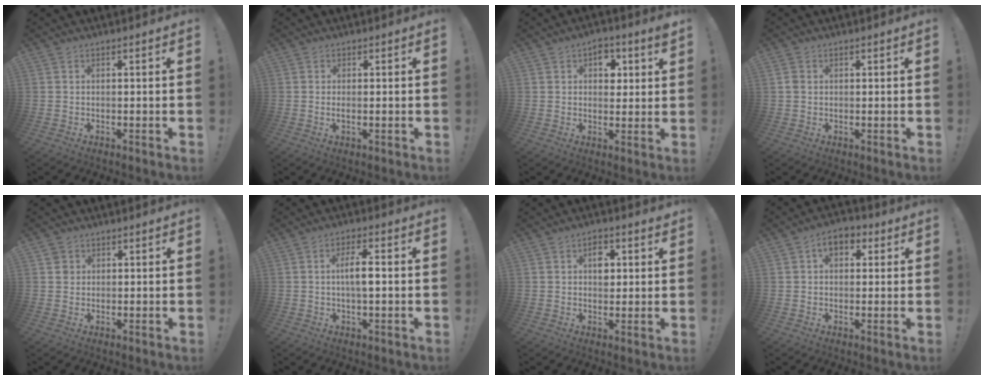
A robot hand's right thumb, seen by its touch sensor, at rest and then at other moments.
{"total": 1.3, "force": [-0.2, 0.1, 1.3], "torque": [-0.022, -0.001, -0.005]}
{"total": 6.0, "force": [2.7, 4.1, 3.5], "torque": [-0.025, -0.018, 0.039]}
{"total": 1.4, "force": [0.3, 1.2, 0.7], "torque": [-0.014, 0.005, 0.006]}
{"total": 2.3, "force": [0.7, 2.1, 0.5], "torque": [-0.005, 0.002, 0.013]}
{"total": 6.1, "force": [-0.2, 1.7, 5.8], "torque": [-0.112, 0.007, -0.008]}
{"total": 5.0, "force": [1.5, 3.6, 3.2], "torque": [-0.022, -0.008, 0.018]}
{"total": 6.1, "force": [1.9, 4.1, 4.1], "torque": [-0.054, 0.001, 0.032]}